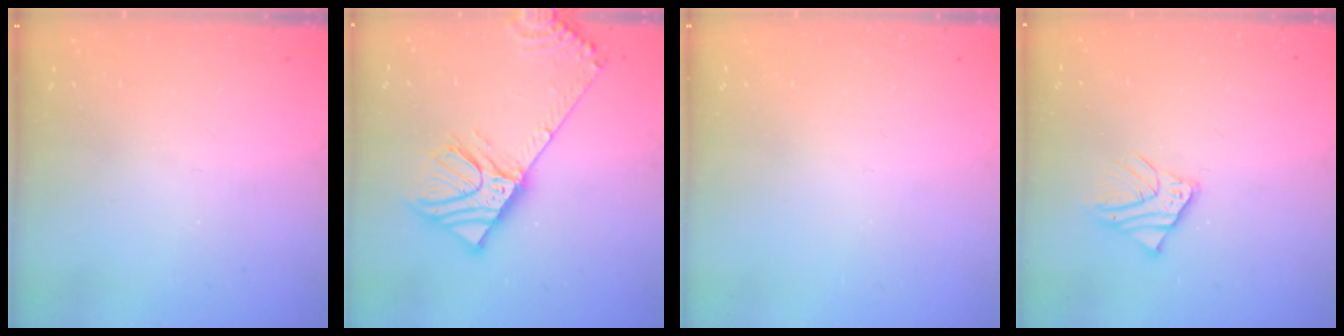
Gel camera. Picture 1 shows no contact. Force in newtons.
{"total": 13.8, "press": 13.6, "slide": 2.3}
{"total": 0.0}
{"total": 4.2, "press": 4.1, "slide": 0.5}